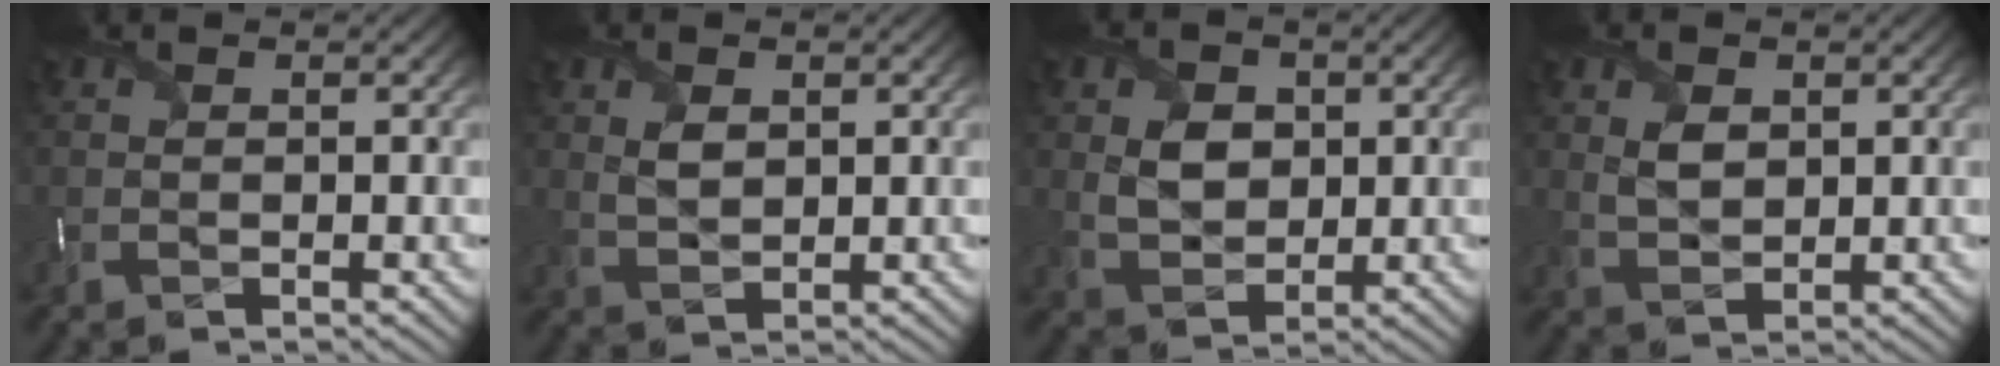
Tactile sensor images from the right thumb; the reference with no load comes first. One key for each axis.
{"total": 2.8, "fx": 1.0, "fy": 1.7, "fz": 2.0, "tx": -0.046, "ty": -0.005, "tz": 0.023}
{"total": 5.3, "fx": 0.8, "fy": 4.1, "fz": 3.2, "tx": -0.073, "ty": -0.006, "tz": 0.014}
{"total": 3.4, "fx": 1.1, "fy": 2.2, "fz": 2.3, "tx": -0.052, "ty": -0.004, "tz": 0.024}